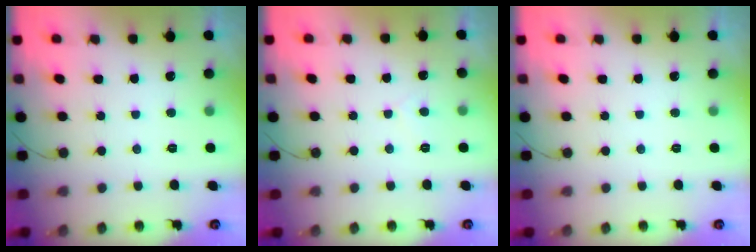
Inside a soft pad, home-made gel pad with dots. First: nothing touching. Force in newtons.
{"total": 4.2, "press": 4.1, "slide": 0.4}
{"total": 0.0}